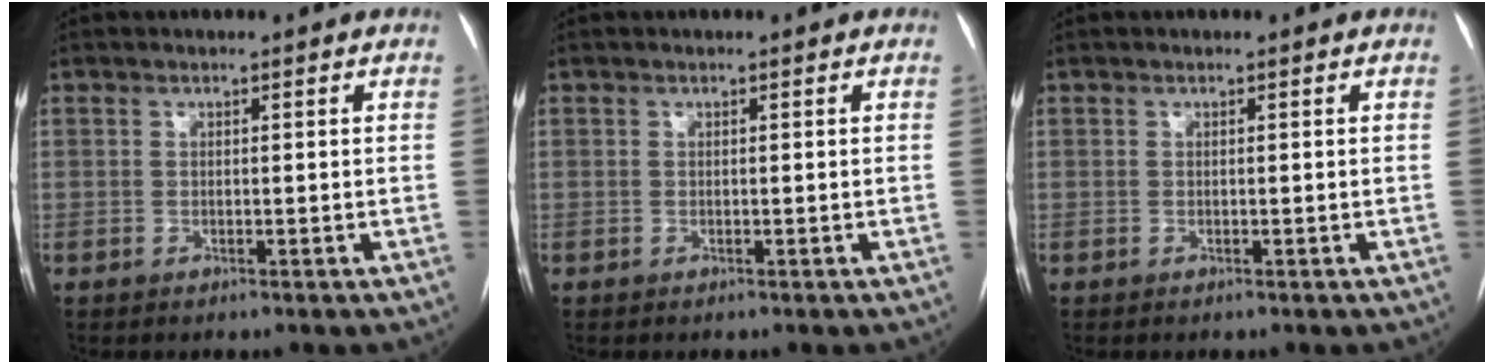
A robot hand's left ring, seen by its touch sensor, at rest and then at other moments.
{"total": 0.0}
{"total": 0.0}